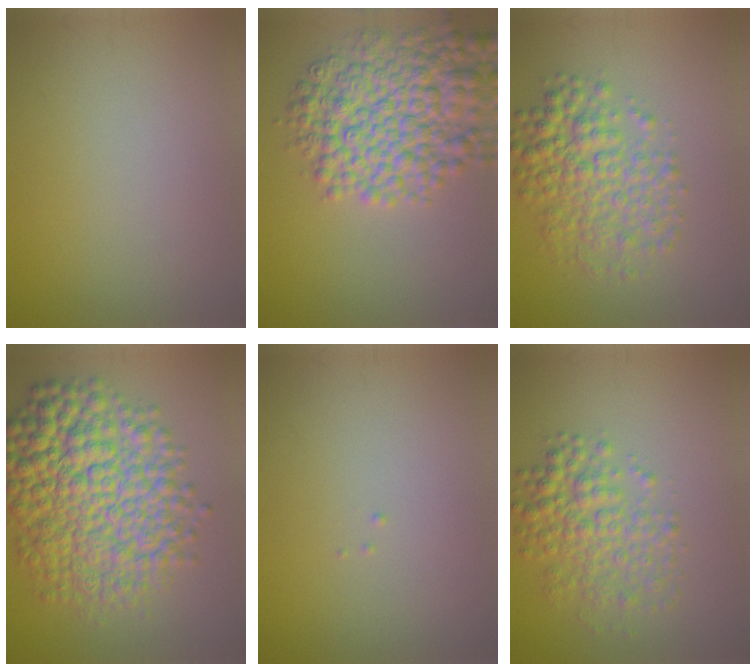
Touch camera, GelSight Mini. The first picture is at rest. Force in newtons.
{"total": 8.7, "press": 8.7, "slide": 0.2}
{"total": 5.5, "press": 5.5, "slide": 0.1}
{"total": 11.5, "press": 11.5, "slide": 0.1}
{"total": 0.0}
{"total": 4.5, "press": 4.5, "slide": 0.1}